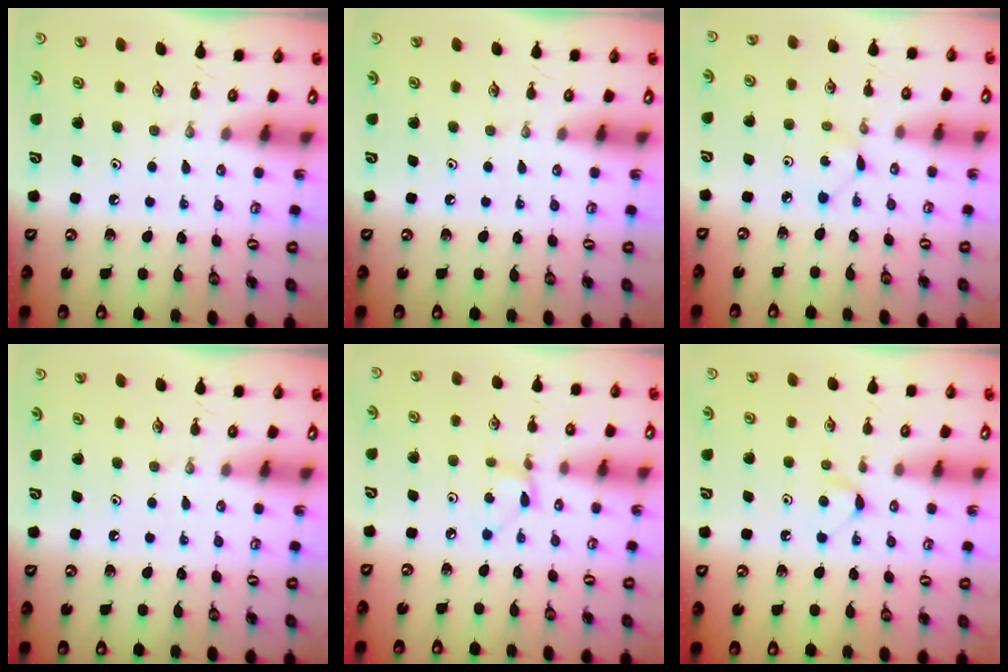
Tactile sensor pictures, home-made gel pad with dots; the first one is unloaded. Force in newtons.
{"total": 0.0}
{"total": 2.6, "press": 2.6, "slide": 0.3}
{"total": 0.0}
{"total": 2.9, "press": 2.9, "slide": 0.3}
{"total": 3.8, "press": 3.8, "slide": 0.6}